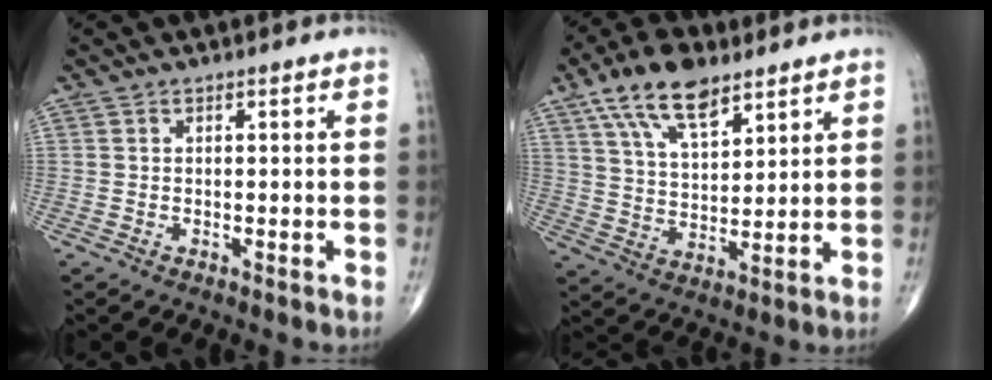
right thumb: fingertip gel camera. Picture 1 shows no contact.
{"total": 13.1, "force": [8.0, 5.9, 8.6], "torque": [-0.136, -0.026, 0.148]}